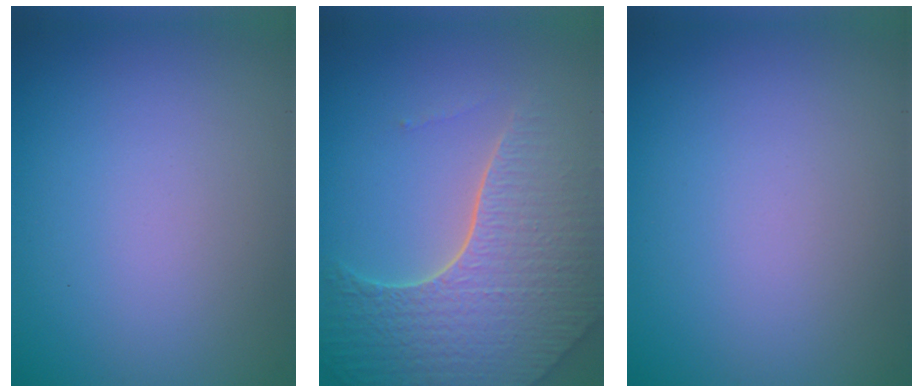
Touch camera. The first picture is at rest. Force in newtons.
{"total": 8.3, "press": 5.8, "slide": 6.0}
{"total": 0.0}